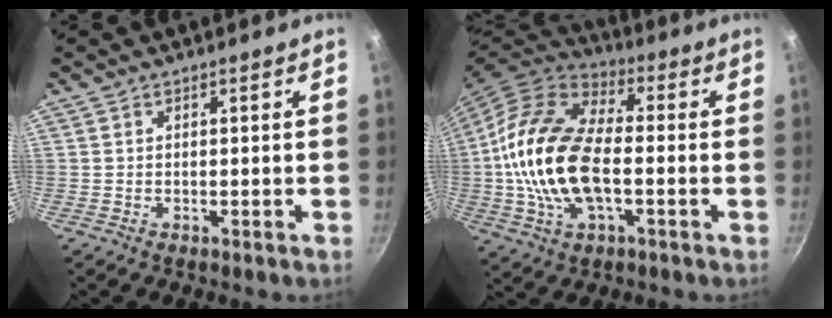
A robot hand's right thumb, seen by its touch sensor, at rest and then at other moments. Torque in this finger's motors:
{"motor_torque": [-0.43, 1.78, 2.34, -0.43, 0.29]}